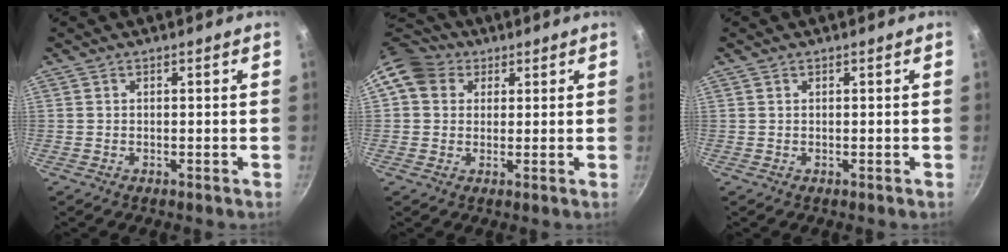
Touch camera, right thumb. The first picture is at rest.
{"total": 8.3, "force": [3.1, 6.9, 3.5], "torque": [-0.036, 0.006, 0.040]}
{"total": 0.0}